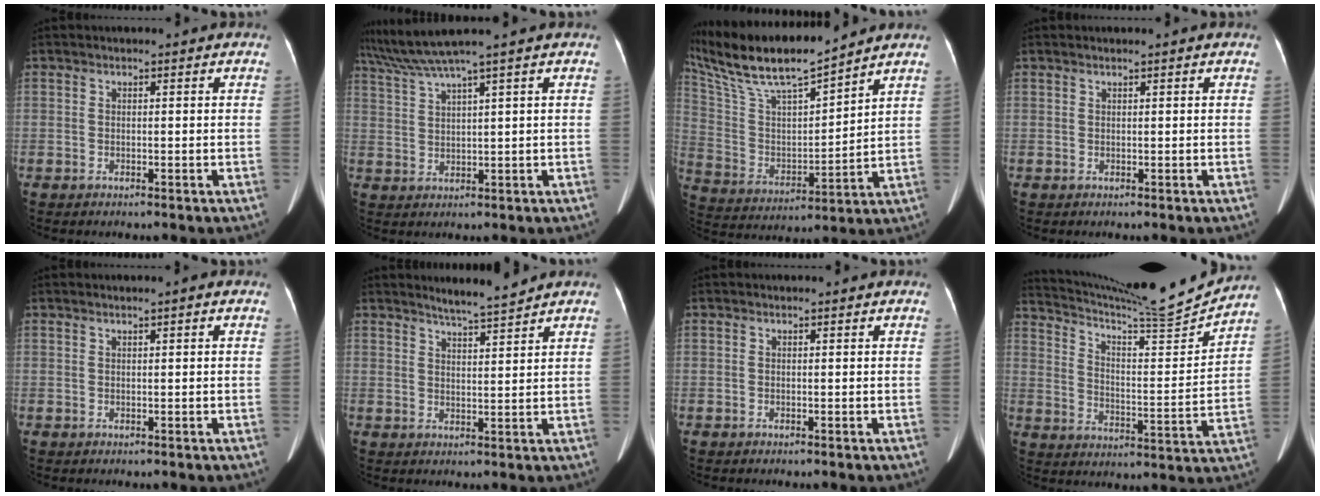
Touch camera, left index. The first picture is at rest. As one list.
[{"total": 5.5, "force": [4.5, -2.2, 2.3], "torque": [-0.062, 0.008, 0.100]}, {"total": 18.2, "force": [15.7, 1.4, 9.2], "torque": [-0.186, 0.014, 0.301]}, {"total": 0.0}, {"total": 0.7, "force": [0.4, 0.0, 0.5], "torque": [-0.008, 0.005, 0.009]}, {"total": 4.5, "force": [4.2, -0.7, 1.5], "torque": [-0.032, -0.006, 0.074]}, {"total": 0.0}, {"total": 17.8, "force": [17.0, -1.3, 4.8], "torque": [-0.099, -0.048, 0.255]}]